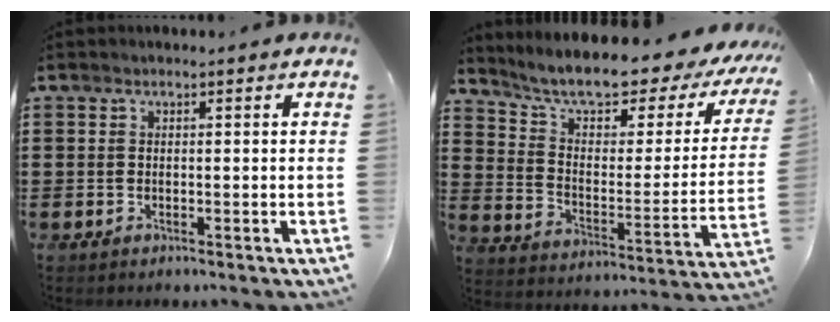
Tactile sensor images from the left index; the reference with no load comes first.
{"total": 7.9, "force": [6.8, 1.3, 3.9], "torque": [-0.099, -0.052, 0.111]}